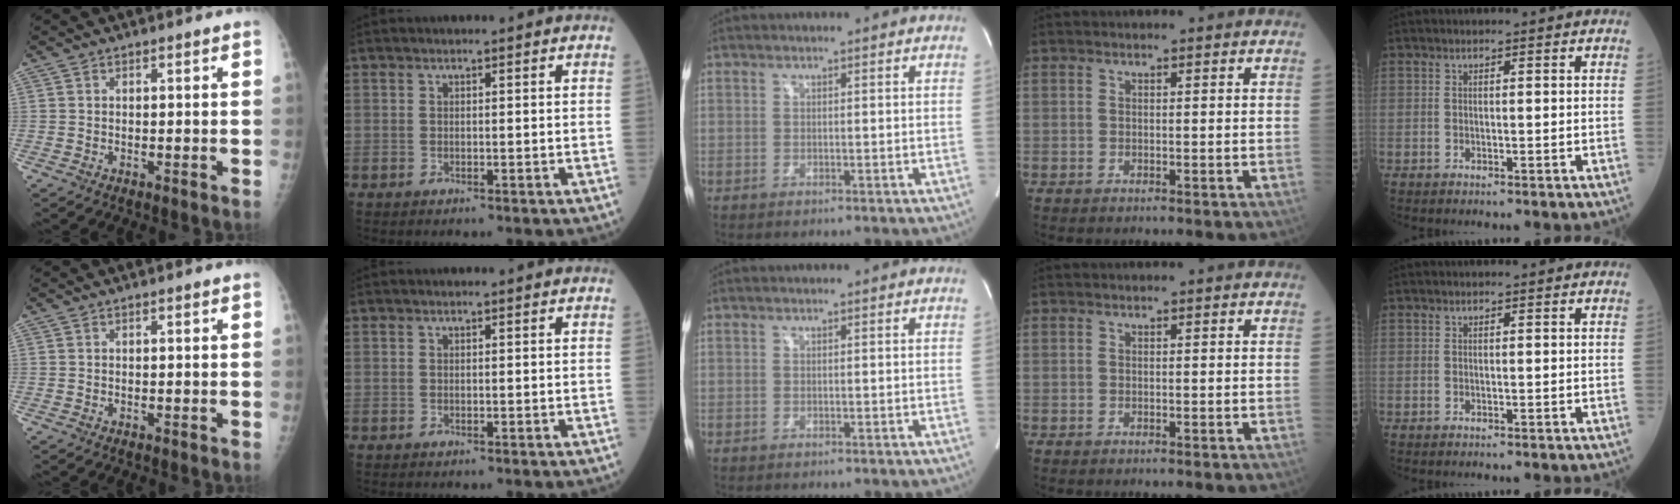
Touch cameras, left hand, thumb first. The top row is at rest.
{}